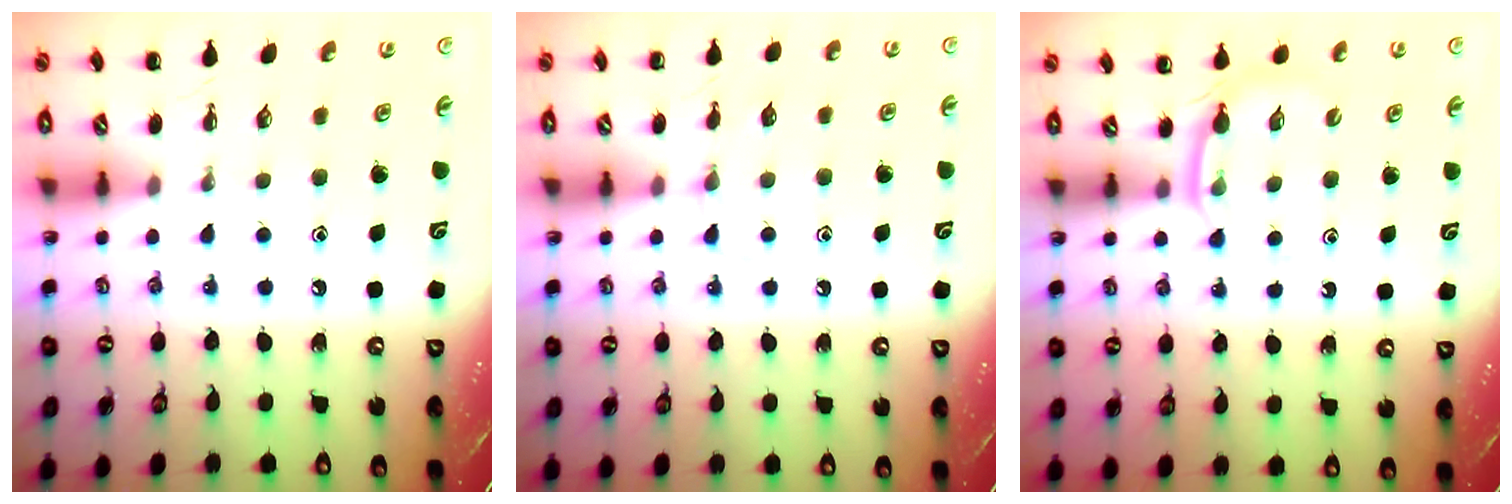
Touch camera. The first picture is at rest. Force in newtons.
{"total": 4.1, "press": 3.9, "slide": 1.4}
{"total": 3.1, "press": 2.9, "slide": 1.1}